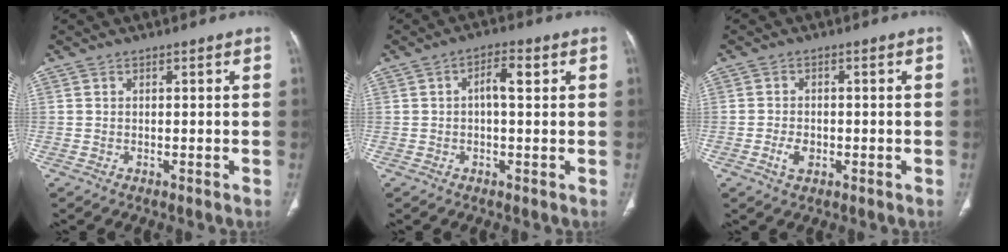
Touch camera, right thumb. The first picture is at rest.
{"total": 4.0, "force": [0.7, 1.7, 3.5], "torque": [-0.055, 0.013, 0.009]}
{"total": 3.1, "force": [-1.1, 2.1, 2.0], "torque": [-0.036, 0.005, -0.018]}